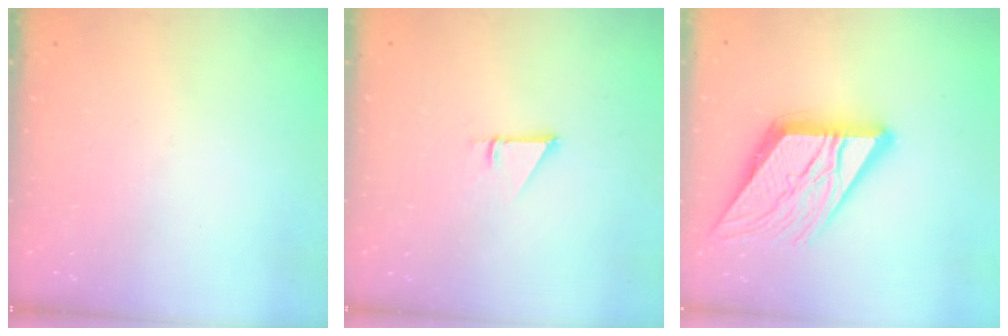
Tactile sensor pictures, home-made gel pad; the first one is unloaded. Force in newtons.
{"total": 1.0, "press": 1.0, "slide": 0.1}
{"total": 17.4, "press": 17.3, "slide": 1.3}